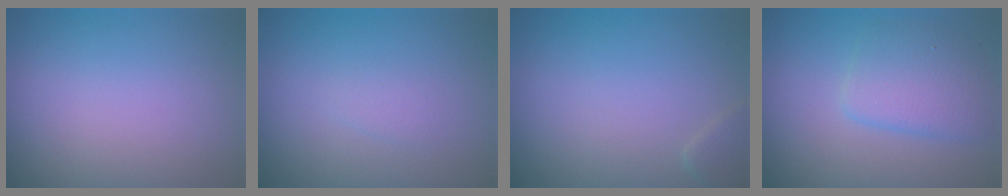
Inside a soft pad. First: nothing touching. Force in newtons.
{"total": 0.8, "press": 0.8, "slide": 0.1}
{"total": 1.1, "press": 1.1, "slide": 0.1}
{"total": 3.2, "press": 3.2, "slide": 0.1}